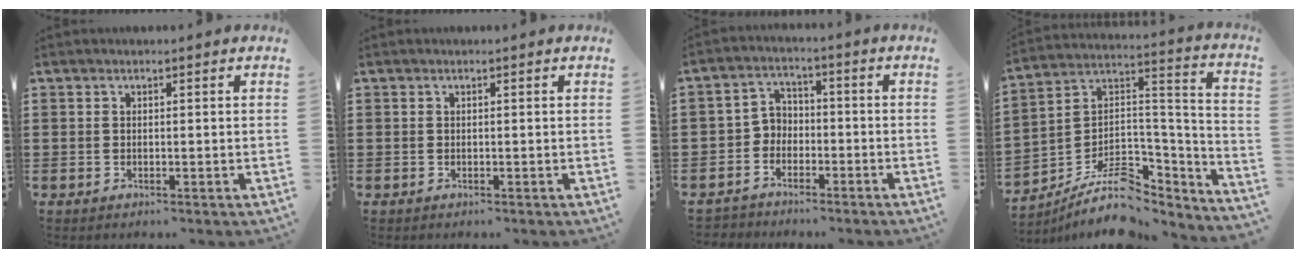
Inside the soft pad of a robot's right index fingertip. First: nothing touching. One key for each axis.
{"total": 0.0}
{"total": 4.1, "fx": -2.3, "fy": 3.3, "fz": 0.3, "tx": -0.020, "ty": 0.007, "tz": -0.051}
{"total": 10.2, "fx": -6.0, "fy": 5.6, "fz": 6.0, "tx": -0.122, "ty": 0.003, "tz": -0.110}